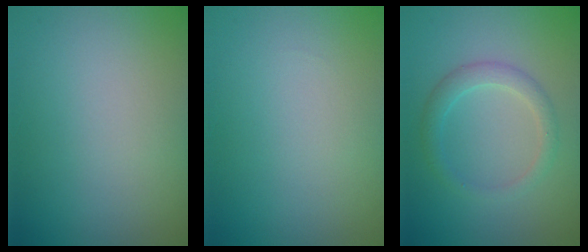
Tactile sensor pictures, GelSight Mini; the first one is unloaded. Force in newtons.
{"total": 0.0}
{"total": 2.1, "press": 2.1, "slide": 0.1}